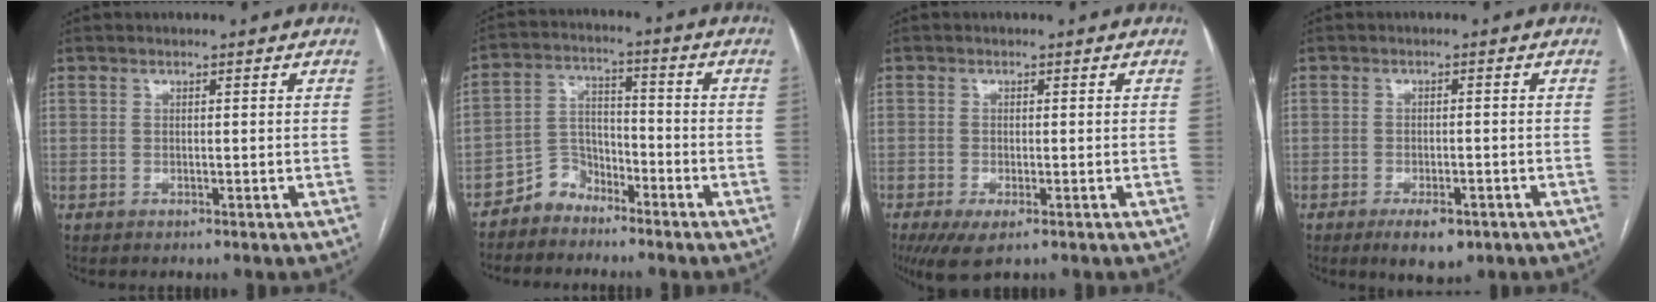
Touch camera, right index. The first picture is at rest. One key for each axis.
{"total": 5.5, "fx": -4.4, "fy": 3.2, "fz": 0.3, "tx": 0.004, "ty": 0.018, "tz": -0.086}
{"total": 4.5, "fx": -2.6, "fy": 1.4, "fz": 3.5, "tx": -0.061, "ty": -0.011, "tz": -0.039}
{"total": 5.1, "fx": -3.0, "fy": 1.9, "fz": 3.6, "tx": -0.058, "ty": -0.005, "tz": -0.038}